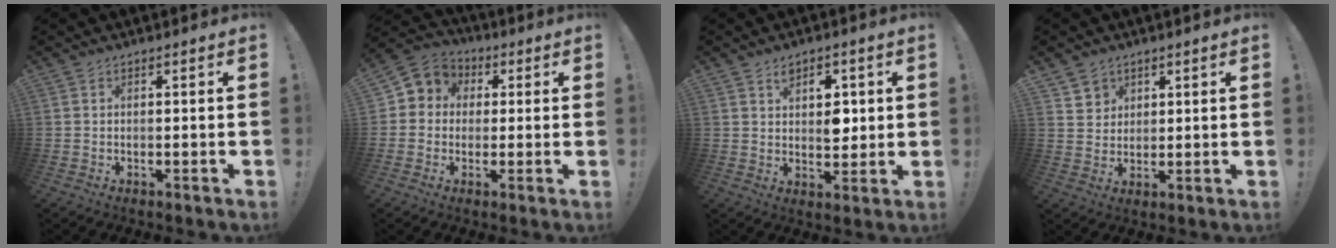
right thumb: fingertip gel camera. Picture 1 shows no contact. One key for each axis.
{"total": 6.6, "fx": 0.5, "fy": 6.4, "fz": 1.6, "tx": -0.017, "ty": 0.005, "tz": 0.014}
{"total": 6.8, "fx": 2.5, "fy": 5.0, "fz": 4.0, "tx": -0.033, "ty": -0.014, "tz": 0.038}
{"total": 5.0, "fx": 3.2, "fy": 3.9, "fz": 0.4, "tx": 0.002, "ty": -0.023, "tz": 0.058}